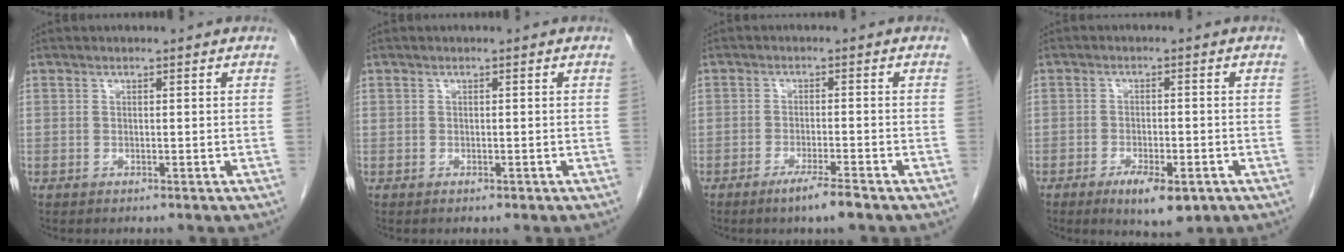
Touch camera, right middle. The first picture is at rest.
{"total": 0.0}
{"total": 4.0, "force": [-2.8, -0.3, 2.9], "torque": [-0.056, -0.011, -0.049]}
{"total": 6.3, "force": [-3.4, 1.9, 4.9], "torque": [-0.080, -0.010, -0.044]}